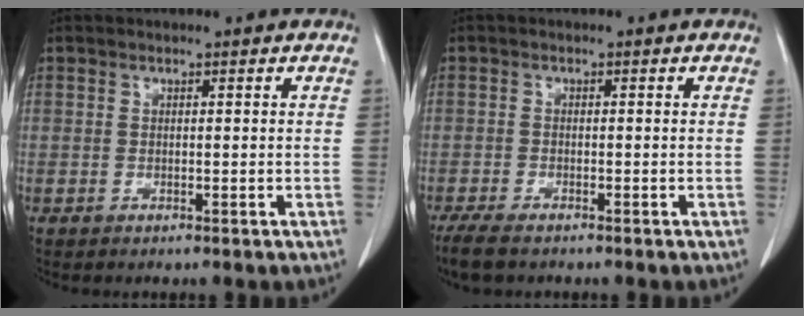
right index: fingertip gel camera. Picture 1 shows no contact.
{"total": 4.7, "force": [-3.7, 1.4, 2.6], "torque": [-0.050, -0.012, -0.063]}